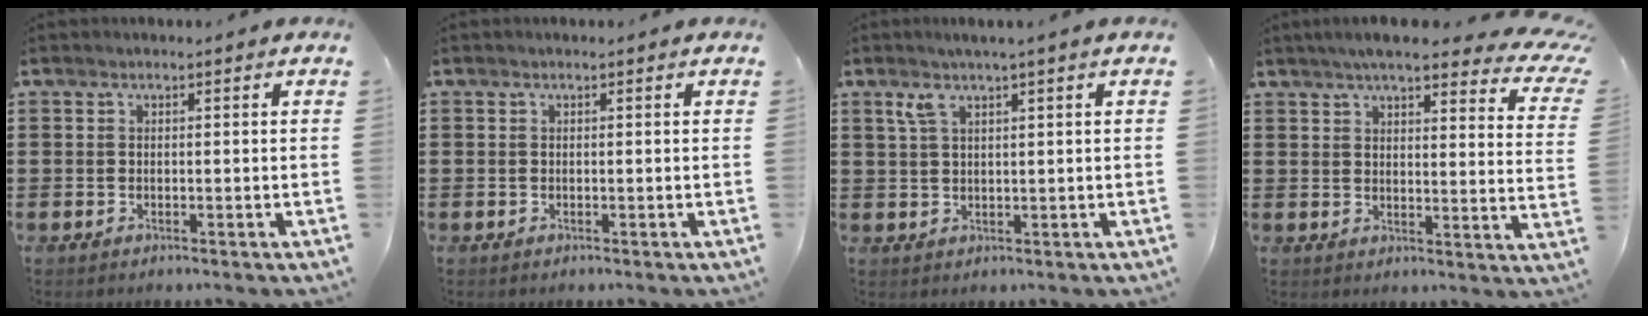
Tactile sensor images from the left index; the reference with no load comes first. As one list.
[{"total": 0.0}, {"total": 3.0, "force": [1.7, 0.3, 2.5], "torque": [-0.054, 0.000, 0.030]}, {"total": 6.7, "force": [5.6, 0.7, 3.6], "torque": [-0.073, -0.024, 0.095]}]